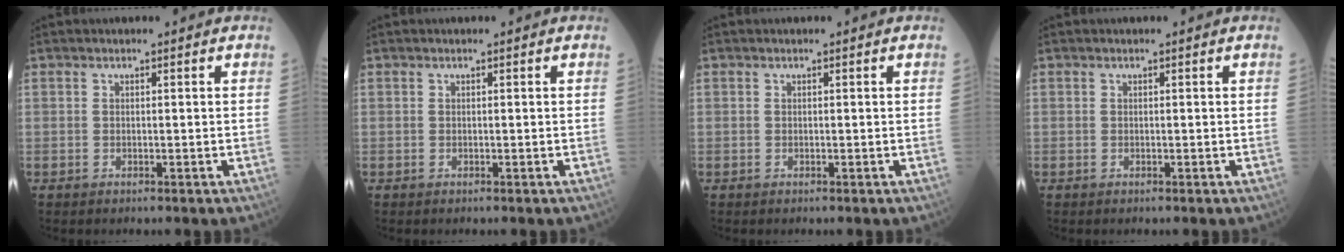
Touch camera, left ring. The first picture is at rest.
{"total": 0.0}
{"total": 0.0}
{"total": 0.0}